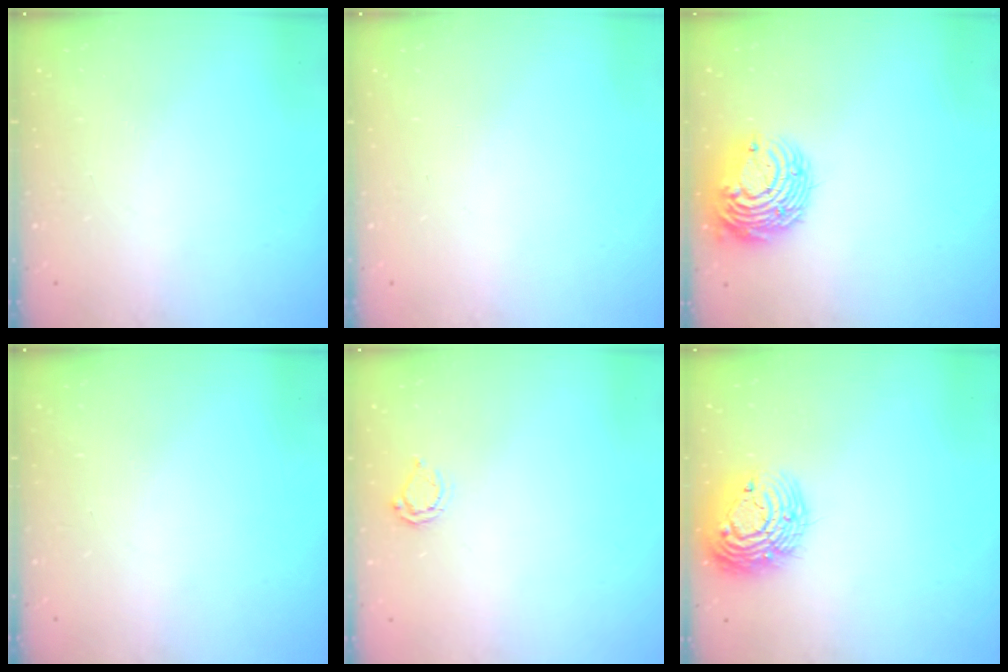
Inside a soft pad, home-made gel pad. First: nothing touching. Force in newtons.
{"total": 0.0}
{"total": 12.5, "press": 12.5, "slide": 1.2}
{"total": 0.0}
{"total": 4.0, "press": 4.0, "slide": 0.2}
{"total": 15.1, "press": 15.0, "slide": 1.4}